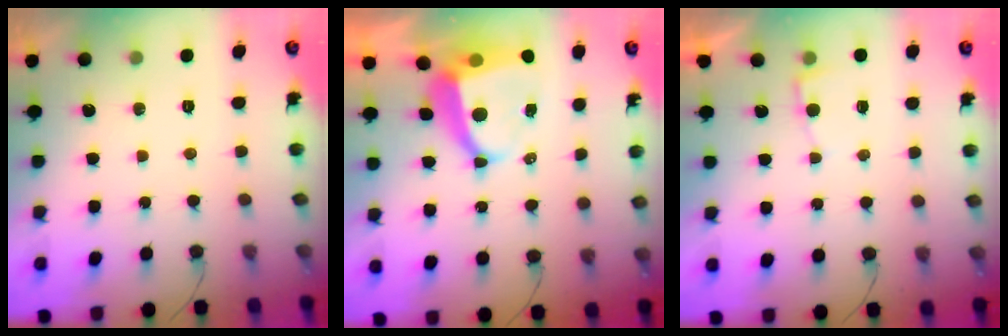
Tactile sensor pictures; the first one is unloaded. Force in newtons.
{"total": 7.3, "press": 7.2, "slide": 0.8}
{"total": 2.1, "press": 2.1, "slide": 0.3}